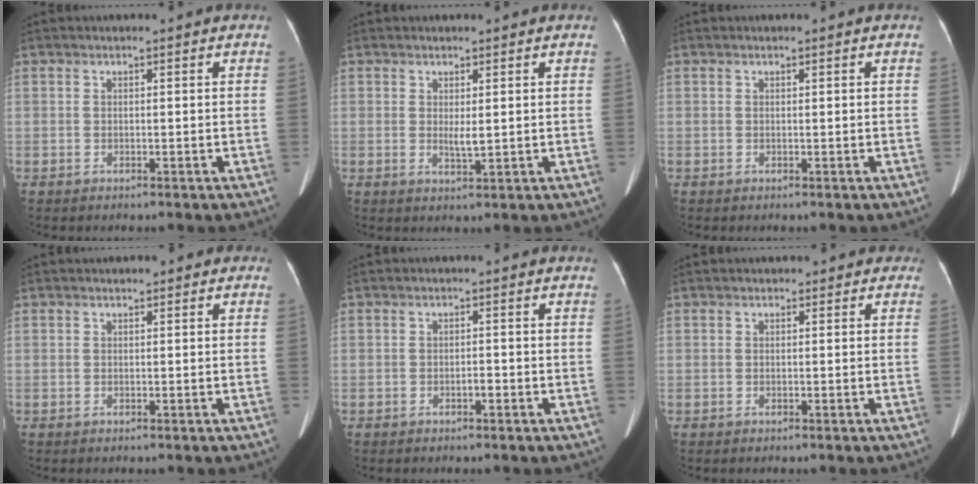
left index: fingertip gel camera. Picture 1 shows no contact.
{"total": 1.8, "force": [0.3, 0.3, 1.7], "torque": [-0.035, -0.006, 0.010]}
{"total": 0.0}
{"total": 0.9, "force": [0.5, 0.5, 0.5], "torque": [-0.006, 0.007, 0.004]}
{"total": 1.0, "force": [-0.6, 0.3, 0.8], "torque": [-0.012, 0.001, -0.008]}
{"total": 0.6, "force": [0.2, 0.6, 0.0], "torque": [0.007, 0.003, -0.001]}